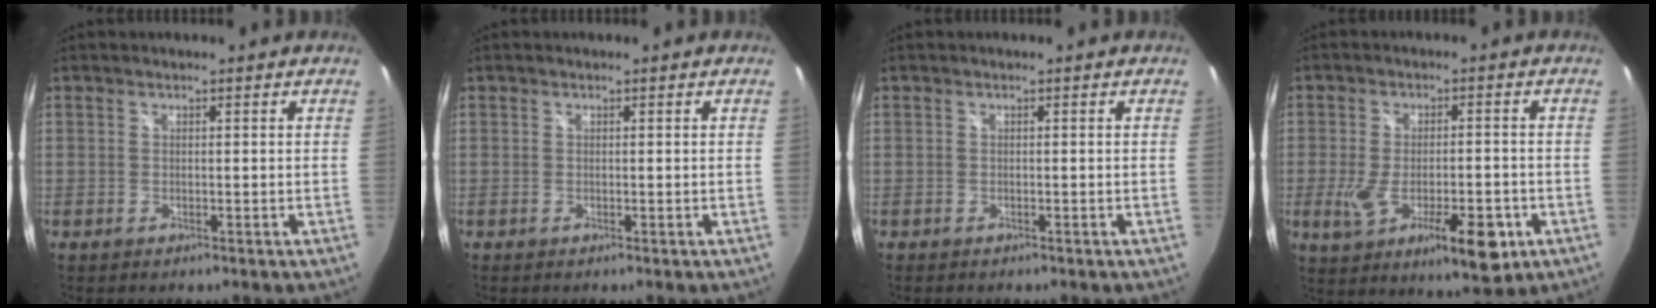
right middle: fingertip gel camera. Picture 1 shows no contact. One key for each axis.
{"total": 0.0}
{"total": 0.5, "fx": -0.2, "fy": -0.5, "fz": -0.1, "tx": 0.002, "ty": -0.003, "tz": -0.005}
{"total": 13.5, "fx": -4.8, "fy": 5.0, "fz": 11.6, "tx": -0.211, "ty": -0.032, "tz": -0.070}